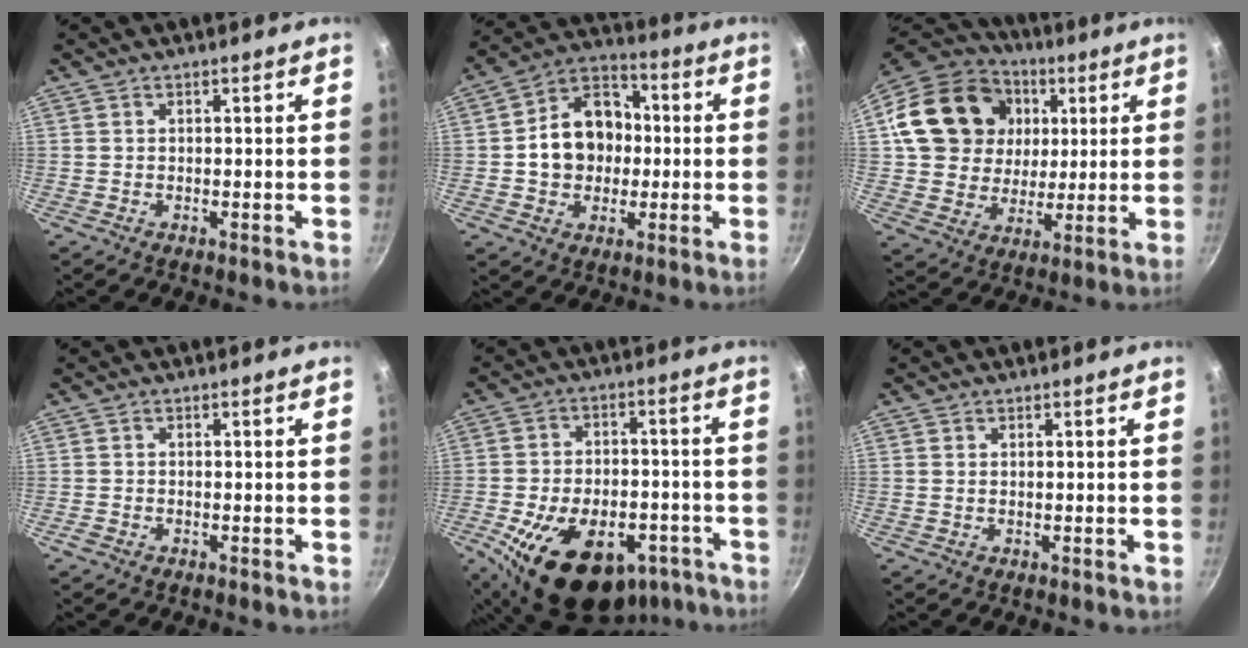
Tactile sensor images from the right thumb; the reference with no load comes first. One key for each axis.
{"total": 14.0, "fx": -0.2, "fy": 11.3, "fz": 8.2, "tx": -0.100, "ty": 0.028, "tz": -0.015}
{"total": 21.4, "fx": 5.3, "fy": 17.8, "fz": 10.7, "tx": -0.181, "ty": 0.012, "tz": 0.092}
{"total": 1.2, "fx": -0.7, "fy": 0.8, "fz": 0.5, "tx": -0.015, "ty": 0.004, "tz": -0.014}
{"total": 22.9, "fx": -11.2, "fy": 14.0, "fz": 14.3, "tx": -0.191, "ty": 0.043, "tz": -0.152}
{"total": 0.5, "fx": 0.1, "fy": 0.3, "fz": 0.4, "tx": -0.007, "ty": 0.000, "tz": 0.002}